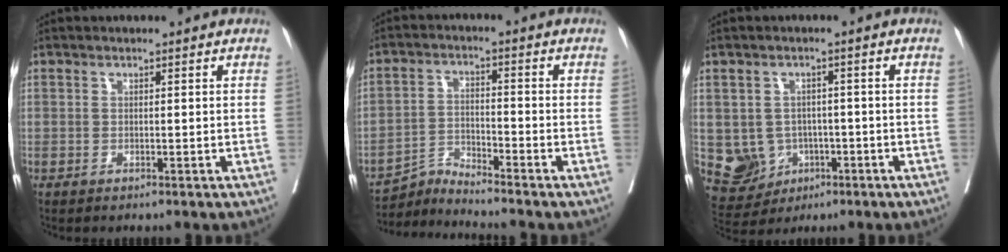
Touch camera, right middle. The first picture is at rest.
{"total": 4.9, "force": [-4.4, -1.9, -1.1], "torque": [0.006, -0.013, -0.081]}
{"total": 7.0, "force": [-1.5, 6.5, 2.0], "torque": [-0.041, 0.010, -0.010]}